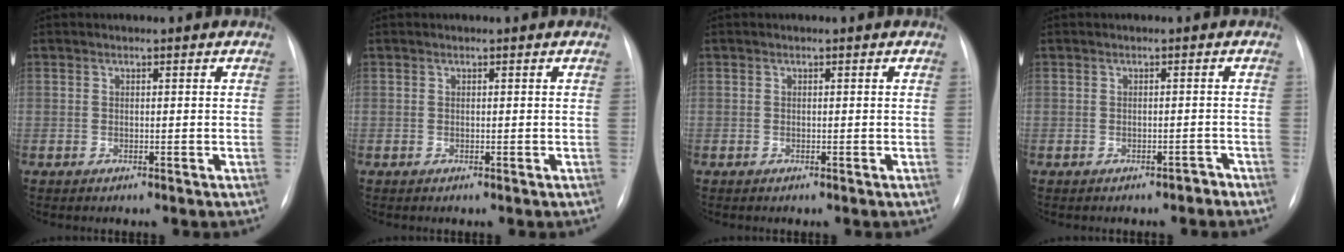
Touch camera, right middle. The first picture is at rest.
{"total": 0.0}
{"total": 0.0}
{"total": 1.3, "force": [-1.2, 0.4, 0.4], "torque": [-0.002, 0.001, -0.015]}